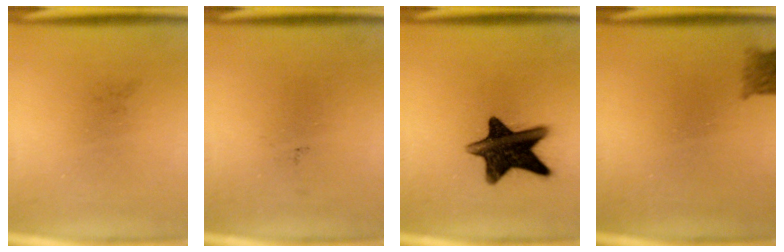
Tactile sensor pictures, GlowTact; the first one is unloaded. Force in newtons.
{"total": 0.0}
{"total": 14.0}
{"total": 2.8}